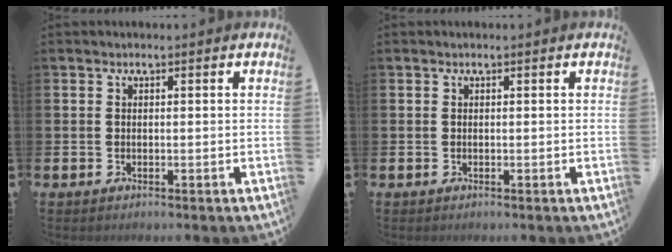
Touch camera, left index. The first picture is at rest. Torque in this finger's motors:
{"motor_torque": [0.00, 0.00, 0.00, 0.00]}